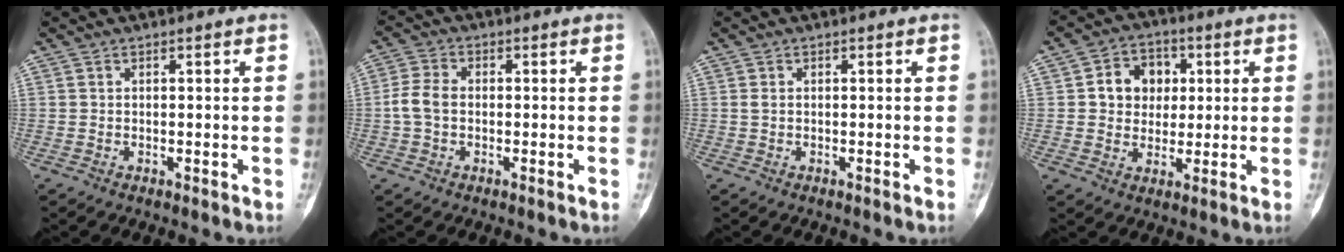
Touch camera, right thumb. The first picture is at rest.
{"total": 4.7, "force": [-0.6, 3.0, 3.5], "torque": [-0.080, 0.012, -0.018]}
{"total": 0.7, "force": [0.0, 0.2, 0.6], "torque": [-0.014, 0.000, 0.000]}
{"total": 8.8, "force": [1.6, 7.3, 4.6], "torque": [-0.028, 0.004, 0.022]}